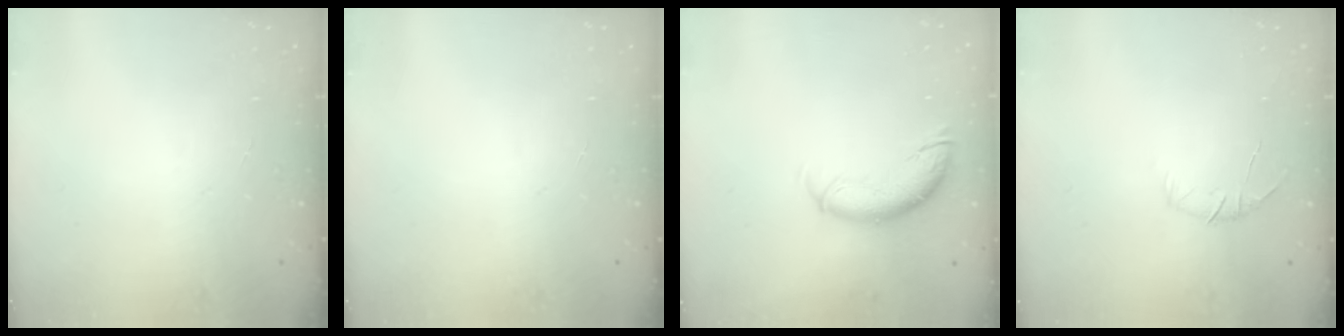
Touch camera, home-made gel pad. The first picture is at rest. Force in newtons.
{"total": 0.0}
{"total": 9.9, "press": 9.8, "slide": 1.4}
{"total": 6.0, "press": 5.8, "slide": 1.5}